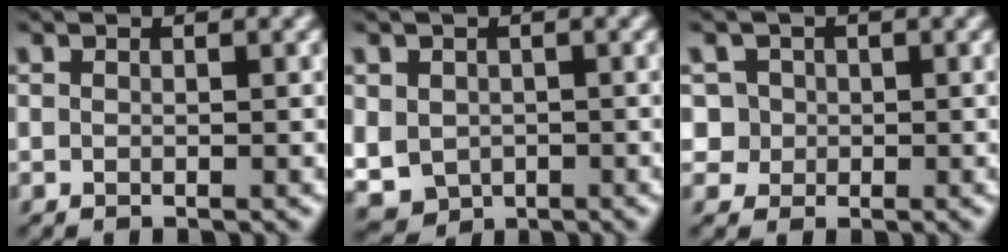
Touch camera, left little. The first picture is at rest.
{"total": 4.9, "force": [-0.4, 4.4, 2.3], "torque": [-0.058, -0.005, -0.006]}
{"total": 4.1, "force": [0.8, 3.8, 1.3], "torque": [-0.013, 0.028, 0.004]}